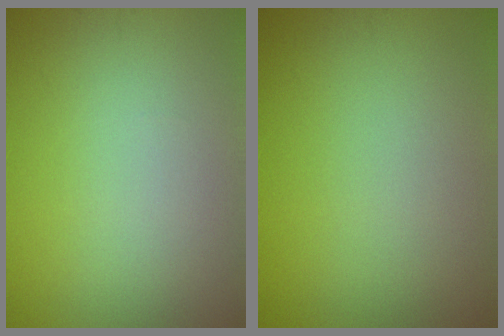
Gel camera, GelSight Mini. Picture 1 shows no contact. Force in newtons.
{"total": 0.0}